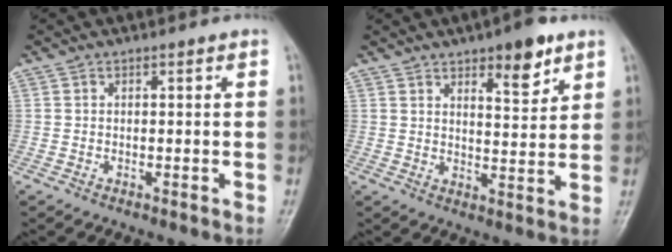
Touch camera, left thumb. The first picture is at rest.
{"total": 8.5, "force": [5.3, 3.0, 5.9], "torque": [-0.066, -0.033, 0.077]}